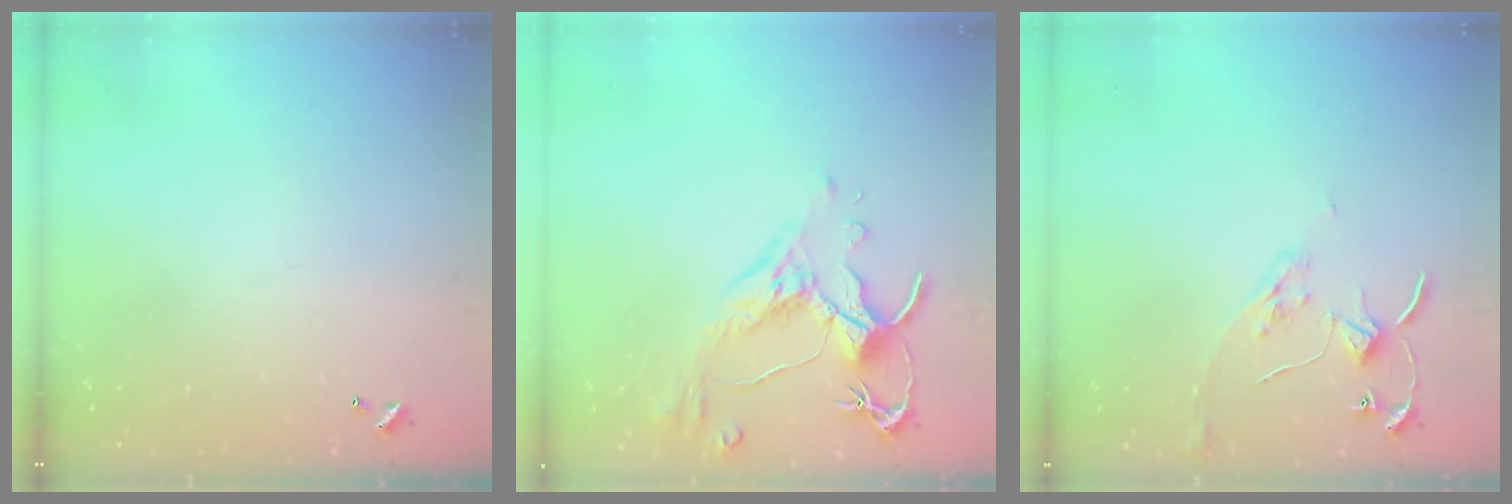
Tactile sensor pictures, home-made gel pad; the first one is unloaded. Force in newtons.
{"total": 2.6, "press": 2.2, "slide": 1.3}
{"total": 7.8, "press": 7.8, "slide": 0.3}